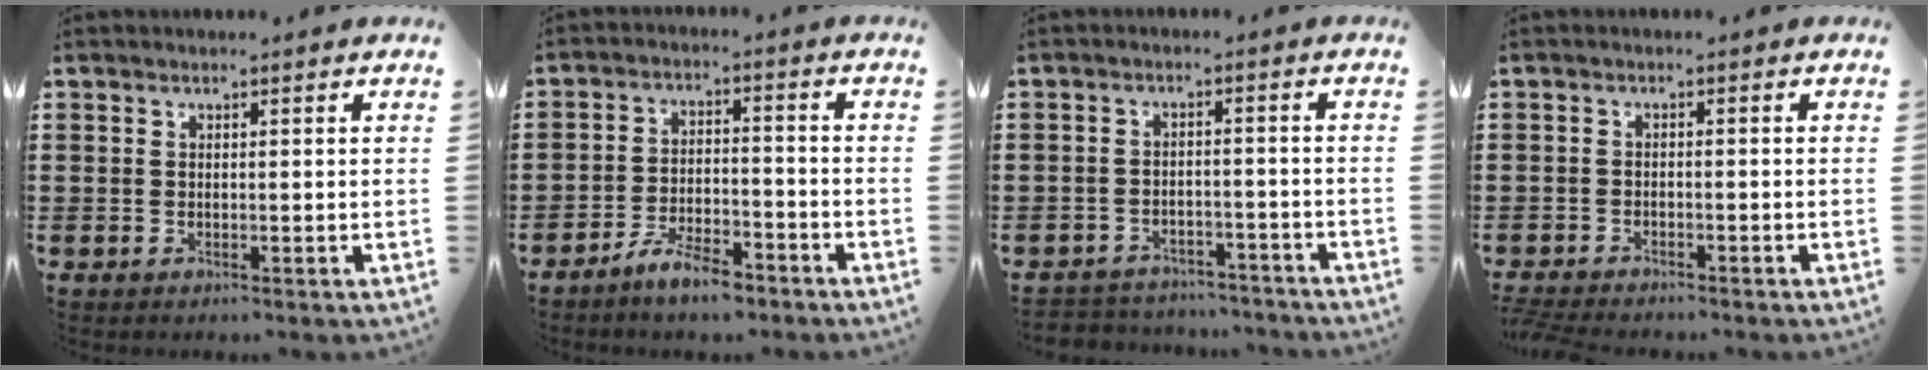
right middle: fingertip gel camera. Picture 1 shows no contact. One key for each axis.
{"total": 6.2, "fx": -5.4, "fy": 1.4, "fz": 2.8, "tx": -0.057, "ty": 0.005, "tz": -0.103}
{"total": 3.4, "fx": -3.4, "fy": 0.5, "fz": -0.2, "tx": -0.004, "ty": 0.001, "tz": -0.074}
{"total": 1.8, "fx": -1.8, "fy": 0.1, "fz": 0.1, "tx": -0.014, "ty": -0.003, "tz": -0.040}